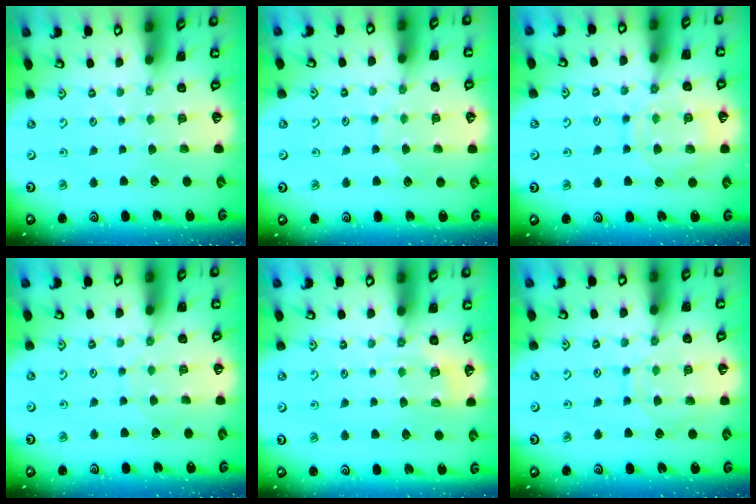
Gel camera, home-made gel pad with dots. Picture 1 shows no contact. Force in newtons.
{"total": 6.3, "press": 6.3, "slide": 0.5}
{"total": 13.2, "press": 13.2, "slide": 1.3}
{"total": 5.5, "press": 5.5, "slide": 0.5}
{"total": 2.9, "press": 2.6, "slide": 1.2}
{"total": 10.3, "press": 10.2, "slide": 1.0}